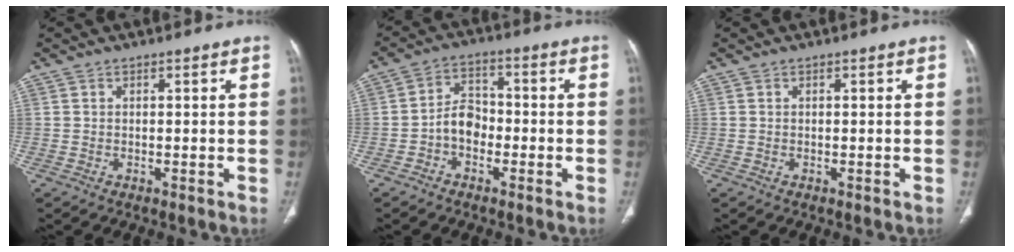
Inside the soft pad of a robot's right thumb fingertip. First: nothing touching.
{"total": 5.7, "force": [-1.9, 4.1, 3.5], "torque": [-0.044, 0.026, -0.045]}
{"total": 0.0}